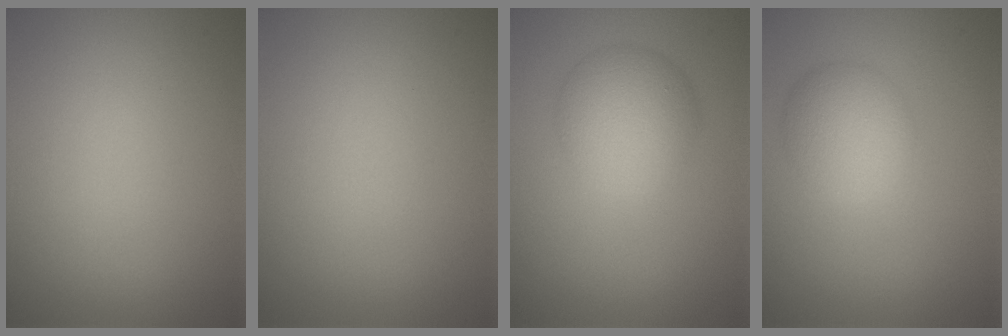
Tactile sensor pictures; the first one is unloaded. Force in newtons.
{"total": 0.0}
{"total": 5.1, "press": 5.1, "slide": 0.2}
{"total": 4.1, "press": 4.1, "slide": 0.1}